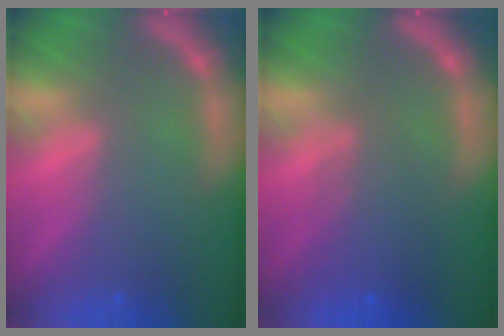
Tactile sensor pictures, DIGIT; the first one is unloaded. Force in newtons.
{"total": 3.6}